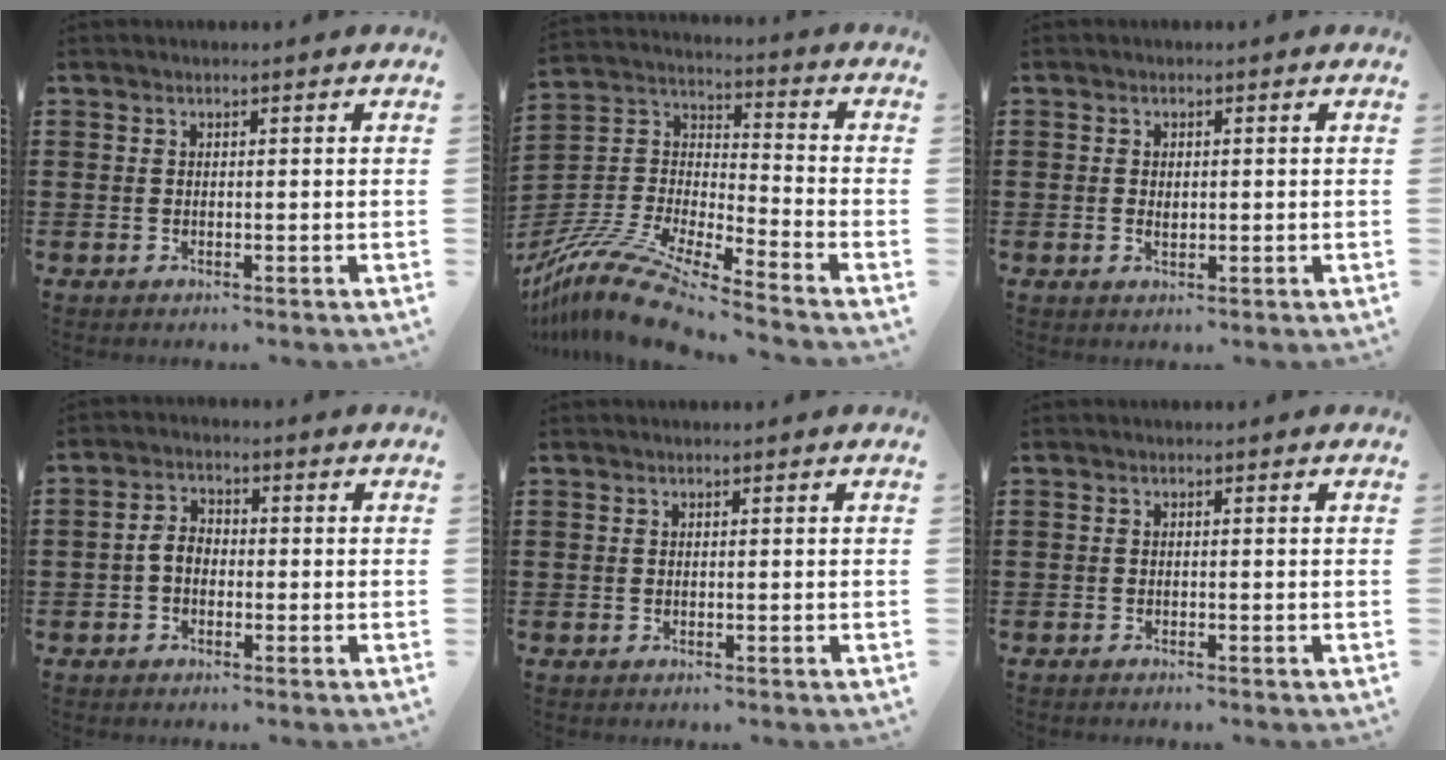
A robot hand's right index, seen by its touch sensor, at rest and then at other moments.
{"total": 12.4, "force": [-11.2, 1.0, 5.4], "torque": [-0.131, 0.009, -0.231]}
{"total": 1.1, "force": [-0.1, 0.7, 0.9], "torque": [-0.016, 0.006, -0.002]}
{"total": 3.4, "force": [-0.9, 2.2, 2.5], "torque": [-0.062, 0.002, -0.022]}
{"total": 0.0}
{"total": 0.5, "force": [-0.5, 0.0, 0.1], "torque": [-0.002, -0.002, -0.010]}